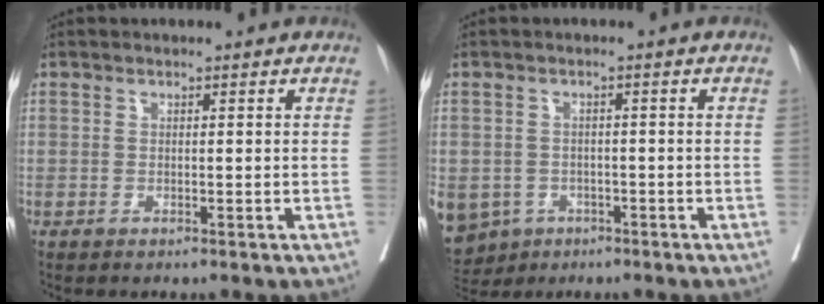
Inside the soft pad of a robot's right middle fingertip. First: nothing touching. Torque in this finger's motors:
{"motor_torque": [1.74, -0.40, 1.05, 0.21]}